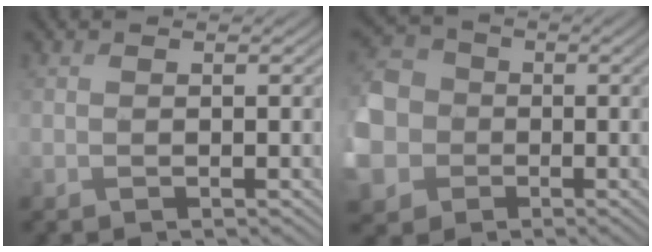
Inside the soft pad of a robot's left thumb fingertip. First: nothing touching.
{"total": 13.4, "force": [-3.9, 11.6, 5.4], "torque": [-0.177, -0.051, -0.097]}